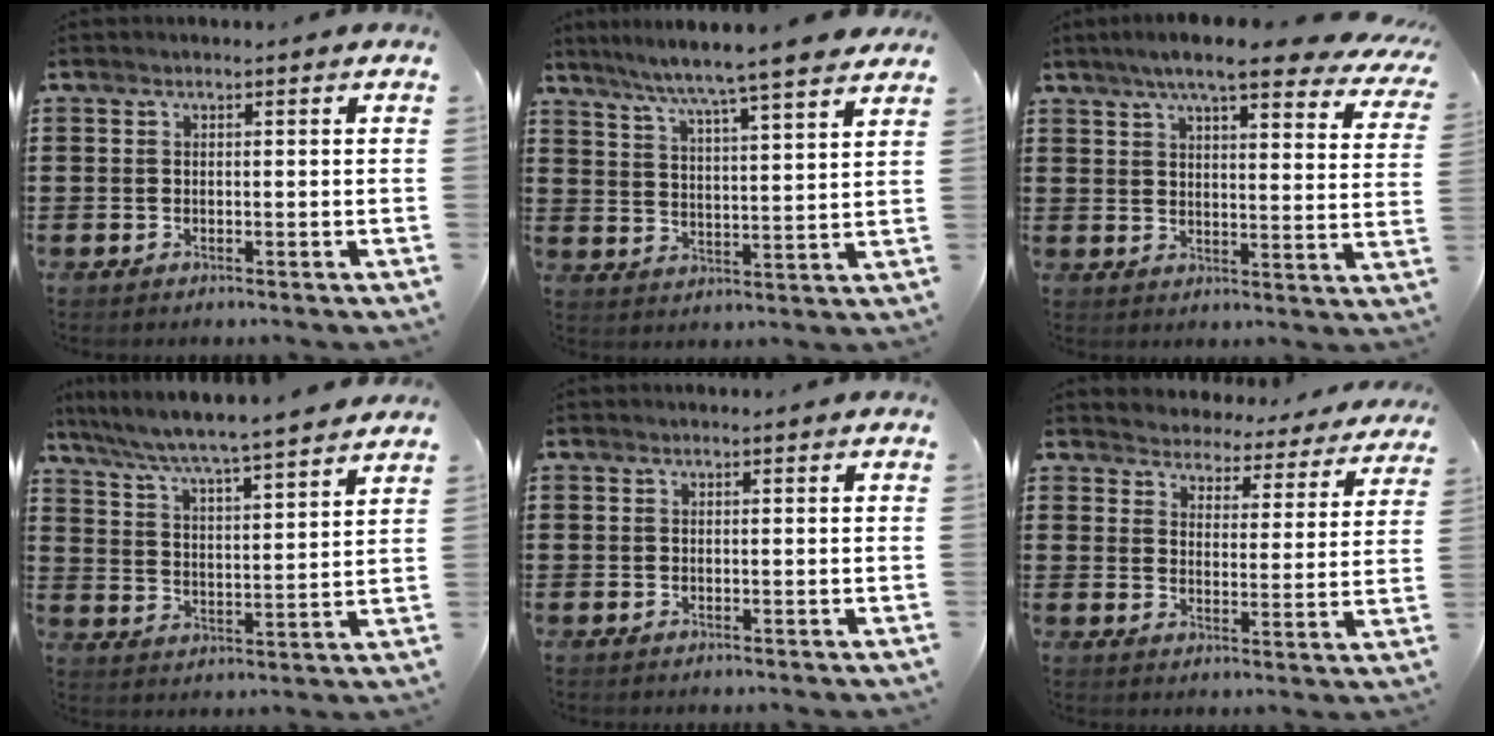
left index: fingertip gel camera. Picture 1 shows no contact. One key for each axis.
{"total": 6.2, "fx": 5.5, "fy": -1.1, "fz": 2.5, "tx": -0.073, "ty": -0.040, "tz": 0.088}
{"total": 8.6, "fx": 6.9, "fy": 0.5, "fz": 5.1, "tx": -0.104, "ty": -0.024, "tz": 0.116}
{"total": 5.4, "fx": 5.1, "fy": -0.7, "fz": 1.8, "tx": -0.059, "ty": -0.039, "tz": 0.079}
{"total": 0.0}
{"total": 4.4, "fx": 4.3, "fy": 0.4, "fz": -0.5, "tx": -0.019, "ty": -0.036, "tz": 0.073}